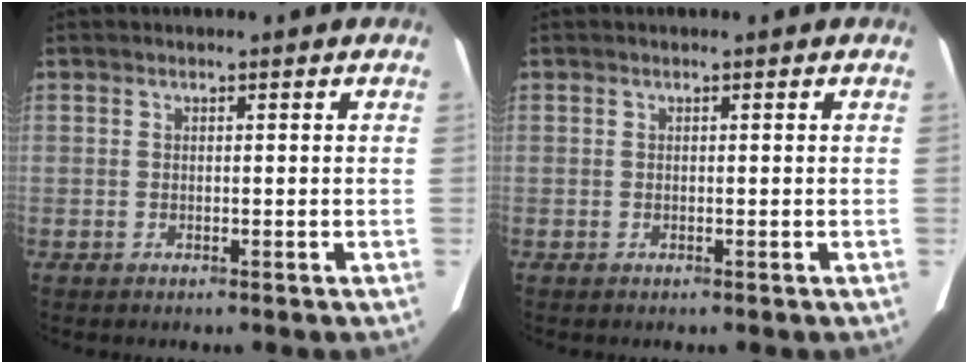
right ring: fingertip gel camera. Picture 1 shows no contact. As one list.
[{"total": 0.0}]